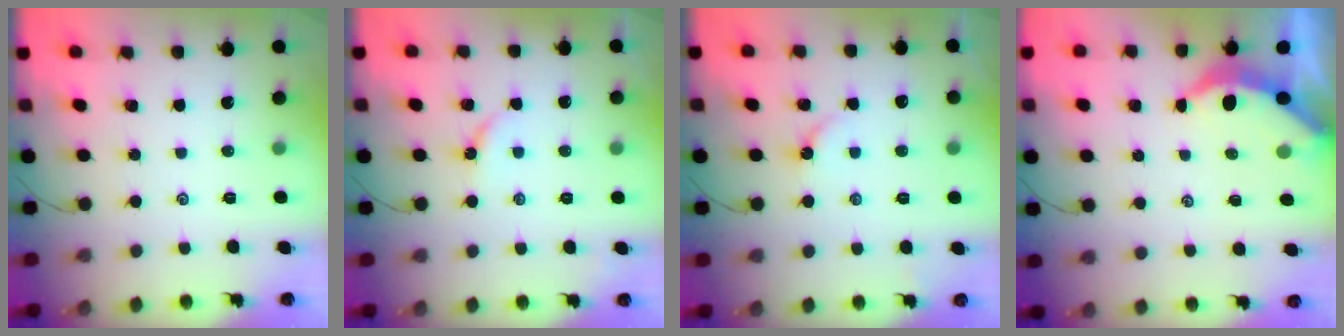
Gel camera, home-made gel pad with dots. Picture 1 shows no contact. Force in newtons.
{"total": 3.8, "press": 3.7, "slide": 0.4}
{"total": 2.5, "press": 2.4, "slide": 0.4}
{"total": 3.6, "press": 3.6, "slide": 0.5}